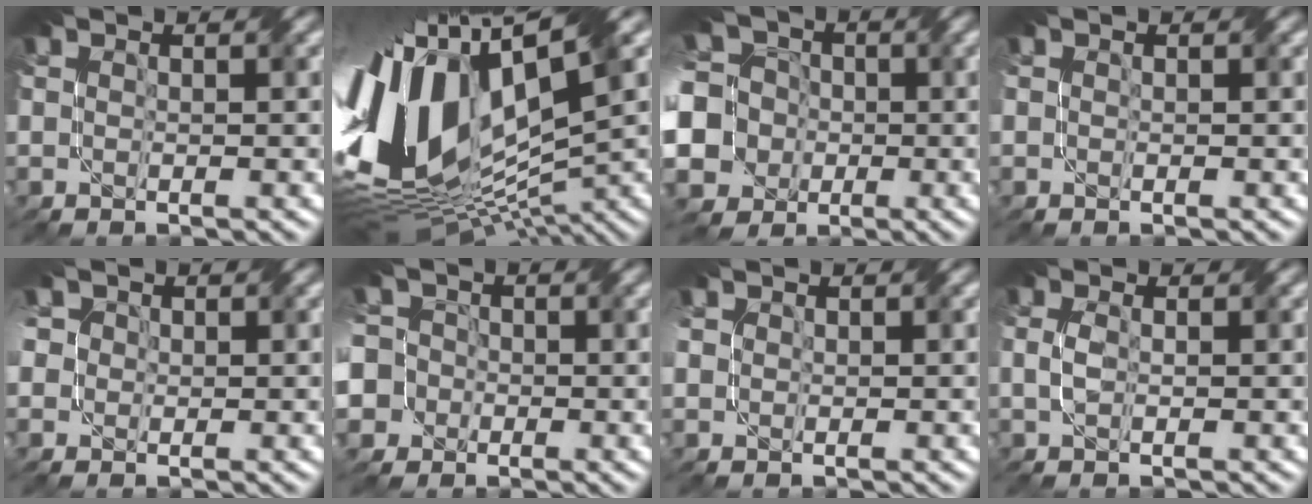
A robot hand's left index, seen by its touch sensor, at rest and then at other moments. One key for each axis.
{"total": 17.5, "fx": 2.0, "fy": 8.9, "fz": 14.9, "tx": -0.310, "ty": -0.018, "tz": 0.035}
{"total": 14.7, "fx": -3.9, "fy": 13.1, "fz": 5.5, "tx": -0.157, "ty": -0.003, "tz": -0.095}
{"total": 0.0}
{"total": 3.8, "fx": 1.2, "fy": 3.2, "fz": 1.7, "tx": -0.048, "ty": 0.018, "tz": 0.012}
{"total": 10.4, "fx": -3.6, "fy": 9.2, "fz": 3.2, "tx": -0.084, "ty": -0.001, "tz": -0.105}
{"total": 1.0, "fx": 0.3, "fy": 0.9, "fz": 0.3, "tx": -0.010, "ty": 0.003, "tz": 0.005}
{"total": 1.3, "fx": -0.4, "fy": 0.6, "fz": 1.1, "tx": -0.029, "ty": 0.001, "tz": -0.011}